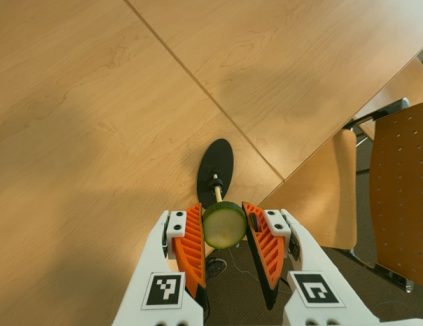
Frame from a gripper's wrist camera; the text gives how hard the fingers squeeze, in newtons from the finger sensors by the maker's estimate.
{"total": 8.5, "left": 8.7, "right": 8.3}